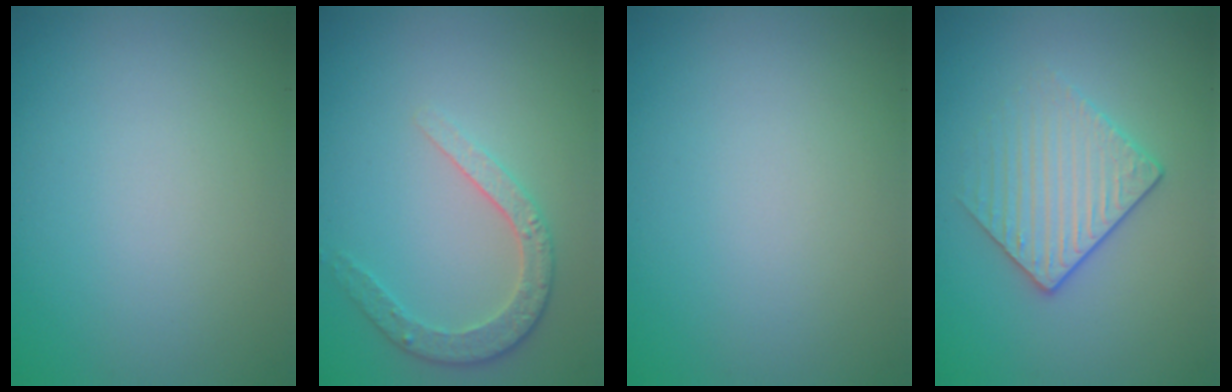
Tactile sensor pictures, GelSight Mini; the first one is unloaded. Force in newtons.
{"total": 2.6, "press": 2.5, "slide": 1.0}
{"total": 0.0}
{"total": 2.9, "press": 2.6, "slide": 1.2}